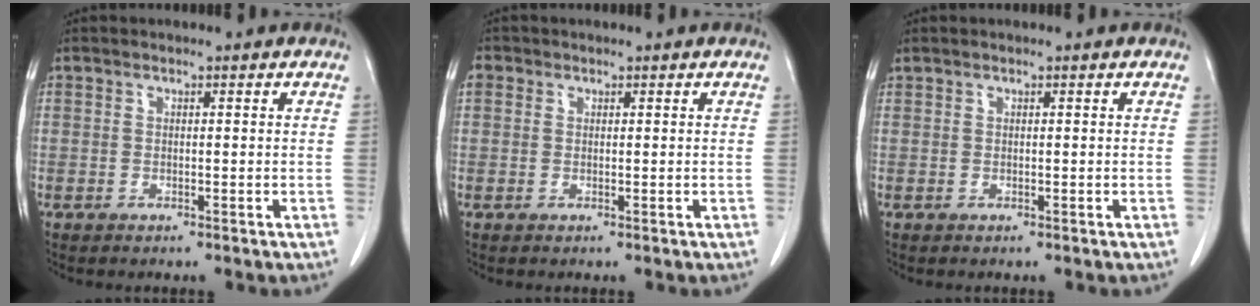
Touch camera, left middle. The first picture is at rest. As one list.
[{"total": 1.7, "force": [0.7, 1.5, 0.4], "torque": [-0.004, 0.011, 0.011]}, {"total": 0.0}]